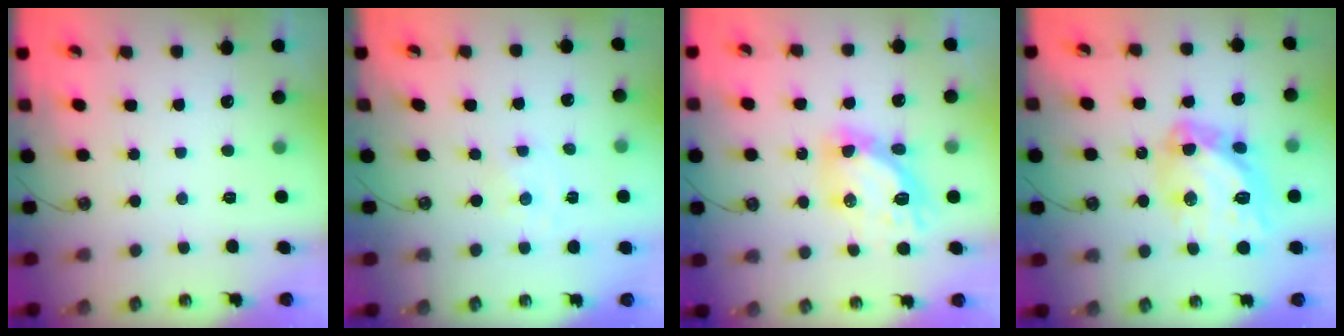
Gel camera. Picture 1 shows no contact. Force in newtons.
{"total": 0.0}
{"total": 11.5, "press": 11.5, "slide": 1.0}
{"total": 16.5, "press": 16.5, "slide": 1.7}